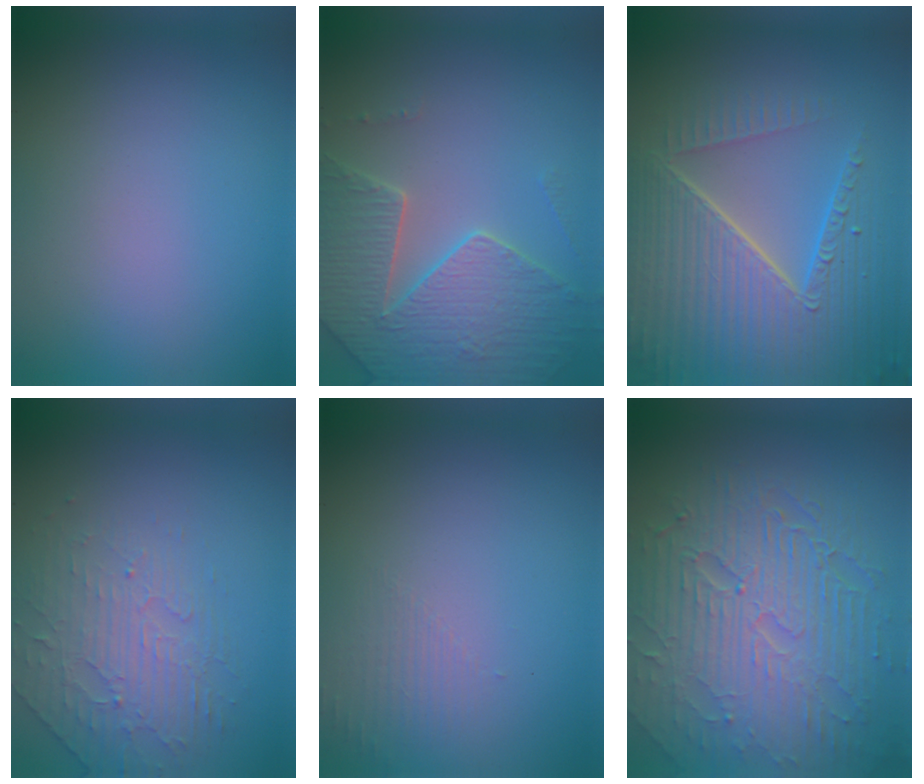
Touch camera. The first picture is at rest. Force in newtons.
{"total": 5.2, "press": 5.0, "slide": 1.4}
{"total": 8.8, "press": 6.1, "slide": 6.4}
{"total": 2.5, "press": 1.8, "slide": 1.6}
{"total": 1.3, "press": 0.1, "slide": 1.3}
{"total": 10.1, "press": 6.5, "slide": 7.7}